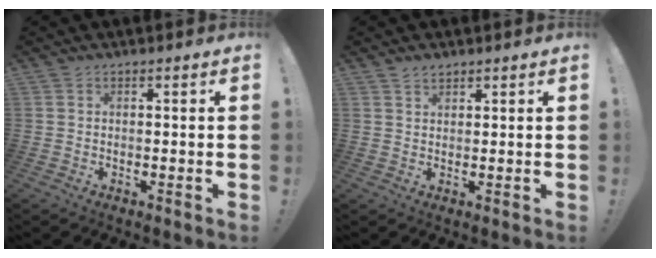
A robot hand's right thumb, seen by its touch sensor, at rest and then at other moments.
{"total": 2.1, "force": [1.7, 0.9, 0.6], "torque": [0.002, -0.013, 0.030]}